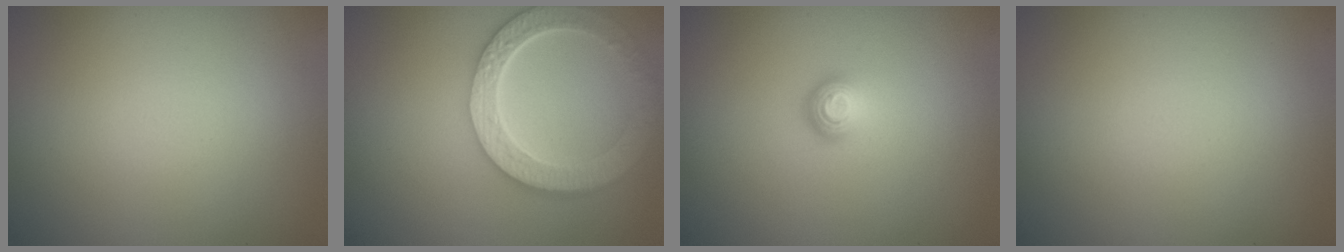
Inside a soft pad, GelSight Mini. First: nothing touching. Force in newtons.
{"total": 6.5, "press": 5.1, "slide": 4.1}
{"total": 1.5, "press": 1.1, "slide": 1.1}
{"total": 0.0}